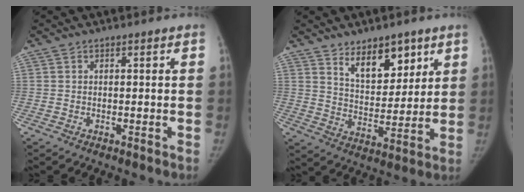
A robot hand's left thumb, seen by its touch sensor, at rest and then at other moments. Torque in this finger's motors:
{"motor_torque": [-0.05, 0.09, 0.81, -0.54, 0.05]}